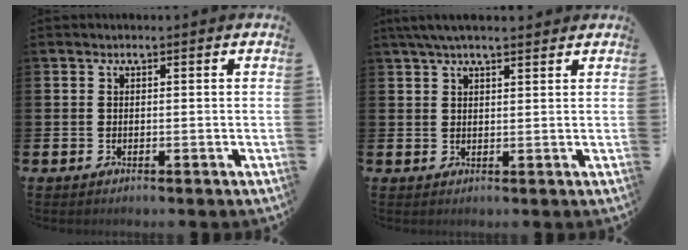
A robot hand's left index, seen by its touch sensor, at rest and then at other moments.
{"total": 3.8, "force": [3.2, 0.8, 1.9], "torque": [-0.043, -0.001, 0.059]}